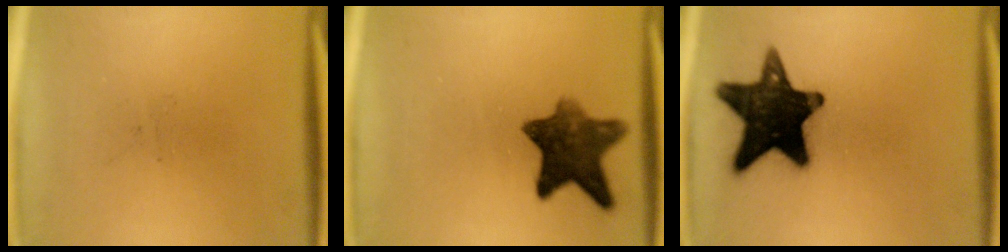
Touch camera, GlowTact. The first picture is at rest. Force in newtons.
{"total": 9.9}
{"total": 17.1}